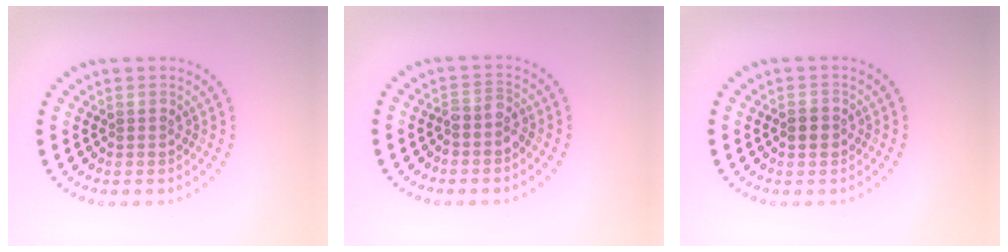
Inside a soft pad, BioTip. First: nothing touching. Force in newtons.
{"total": 1.7, "press": 1.5, "slide": 0.8}
{"total": 1.2, "press": 1.2, "slide": 0.1}